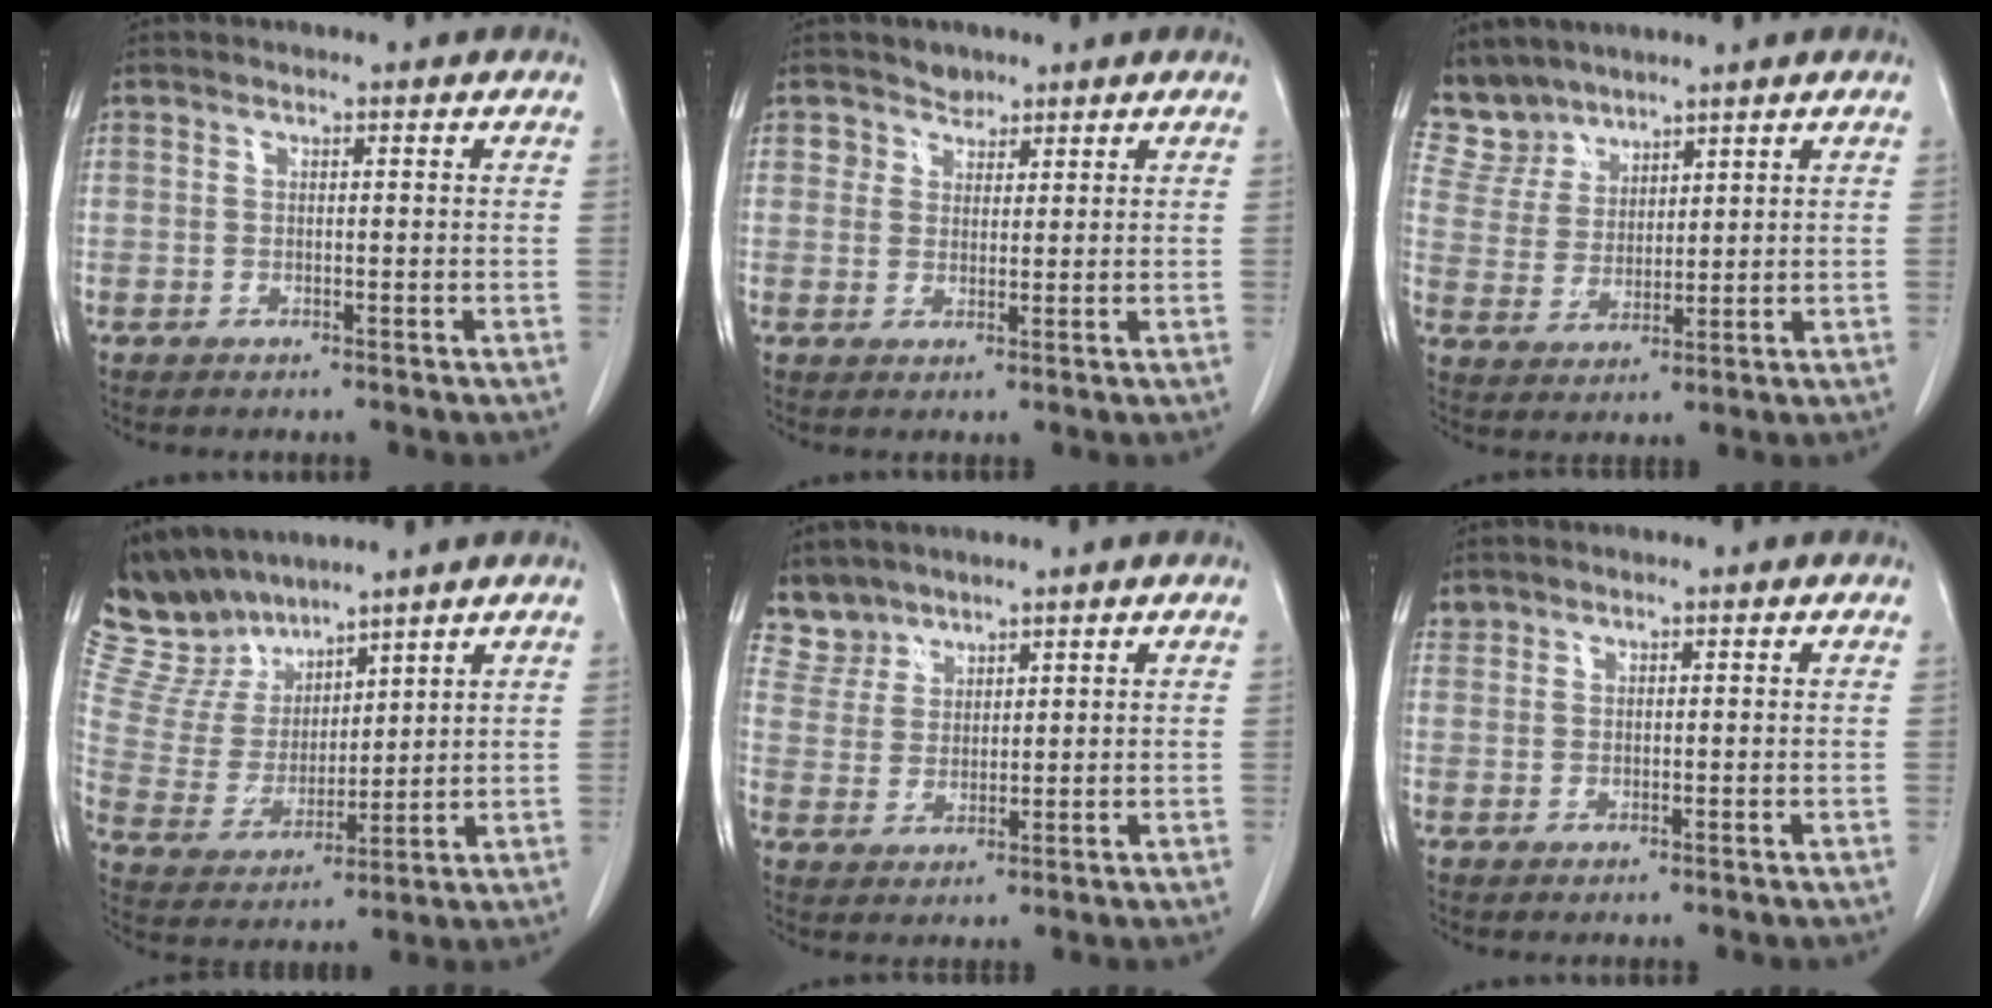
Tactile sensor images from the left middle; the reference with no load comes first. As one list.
[{"total": 2.2, "force": [1.6, 1.4, -0.3], "torque": [0.012, 0.001, 0.022]}, {"total": 6.0, "force": [5.7, 2.1, -0.2], "torque": [-0.006, 0.008, 0.131]}, {"total": 10.4, "force": [9.7, 3.4, 1.8], "torque": [-0.057, 0.015, 0.207]}, {"total": 4.8, "force": [4.4, 1.7, -0.6], "torque": [0.010, 0.006, 0.100]}, {"total": 0.9, "force": [0.7, 0.4, -0.1], "torque": [0.003, 0.008, 0.015]}]